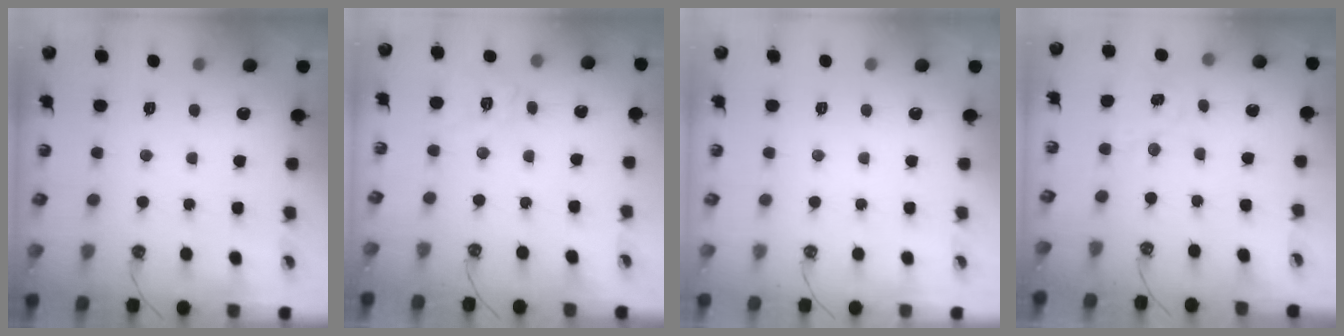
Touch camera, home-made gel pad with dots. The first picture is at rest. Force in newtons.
{"total": 10.9, "press": 10.8, "slide": 1.3}
{"total": 0.0}
{"total": 2.5, "press": 2.5, "slide": 0.3}